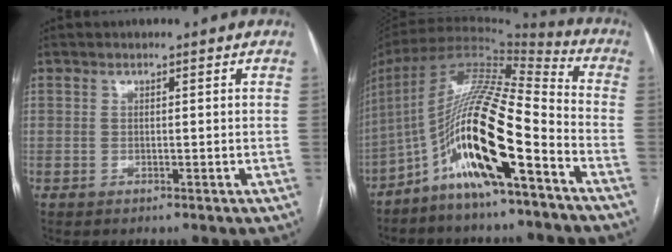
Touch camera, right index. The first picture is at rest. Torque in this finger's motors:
{"motor_torque": [1.92, -0.22, 0.40, 0.09]}